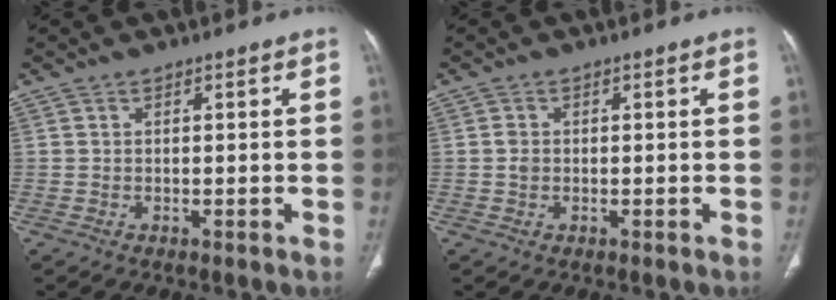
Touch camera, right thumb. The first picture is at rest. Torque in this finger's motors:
{"motor_torque": [0.63, 0.52, 0.59, 0.11, -0.01]}